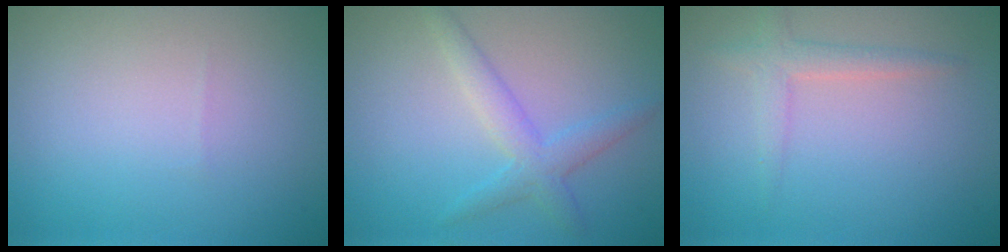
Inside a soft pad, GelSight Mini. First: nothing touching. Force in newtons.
{"total": 2.9, "press": 2.9, "slide": 0.1}
{"total": 1.9, "press": 1.9, "slide": 0.1}